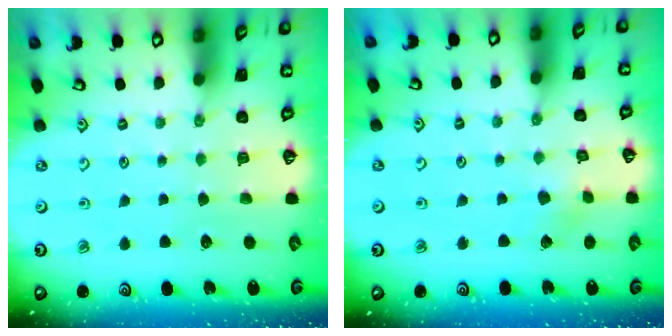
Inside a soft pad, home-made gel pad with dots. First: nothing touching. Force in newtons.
{"total": 2.7, "press": 2.7, "slide": 0.3}